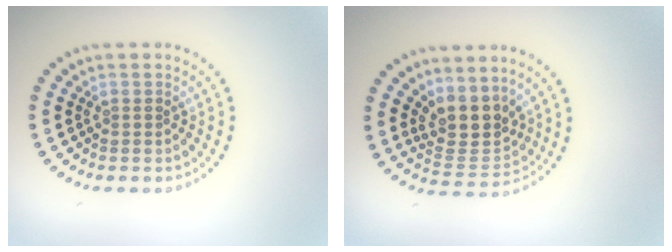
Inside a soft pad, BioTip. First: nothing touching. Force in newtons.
{"total": 3.8, "press": 3.0, "slide": 2.3}